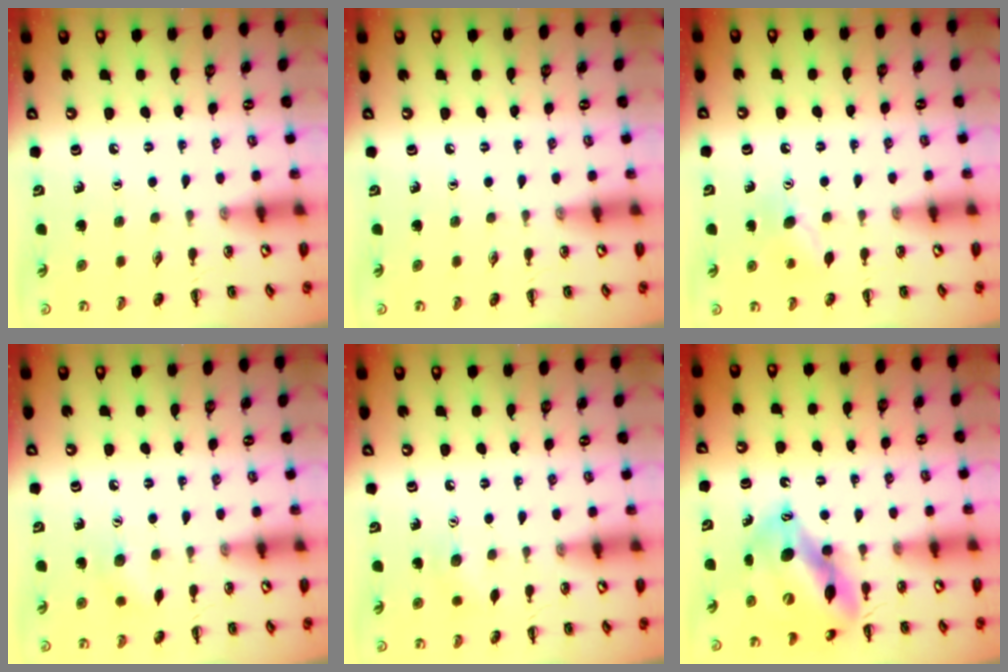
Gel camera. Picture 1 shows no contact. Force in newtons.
{"total": 0.0}
{"total": 7.3, "press": 7.1, "slide": 1.6}
{"total": 6.6, "press": 6.4, "slide": 1.3}
{"total": 3.6, "press": 3.5, "slide": 0.6}
{"total": 14.5, "press": 14.0, "slide": 3.7}